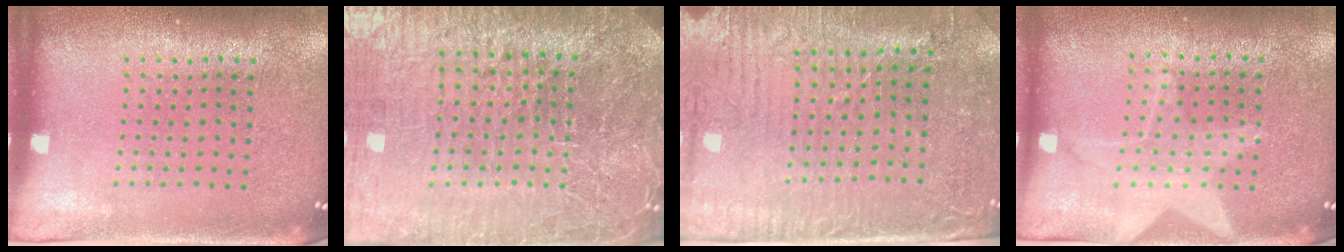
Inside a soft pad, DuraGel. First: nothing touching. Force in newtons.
{"total": 7.3, "press": 6.4, "slide": 3.6}
{"total": 3.4, "press": 3.0, "slide": 1.6}
{"total": 1.5, "press": 1.4, "slide": 0.4}